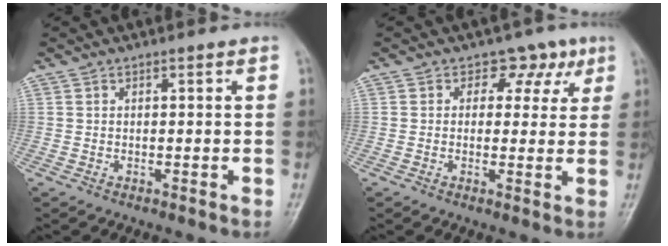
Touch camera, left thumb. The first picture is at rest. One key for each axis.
{"total": 4.9, "fx": 2.3, "fy": 4.0, "fz": 1.7, "tx": 0.018, "ty": -0.001, "tz": 0.022}